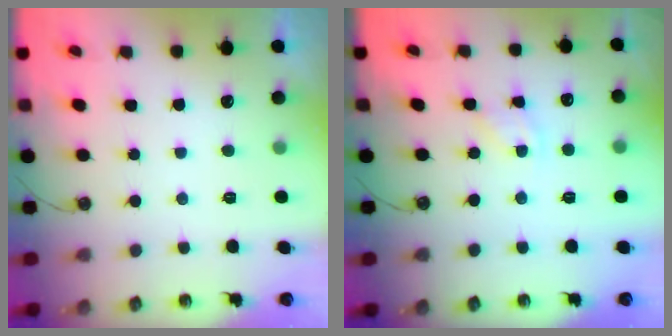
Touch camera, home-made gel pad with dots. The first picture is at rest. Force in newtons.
{"total": 3.0, "press": 3.0, "slide": 0.4}